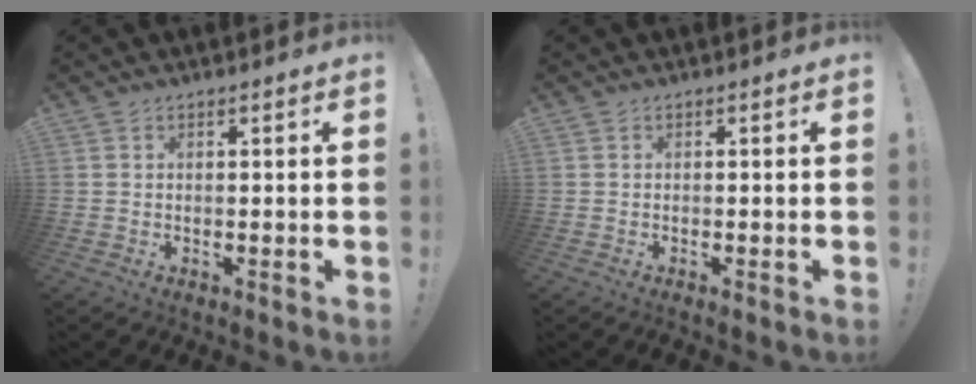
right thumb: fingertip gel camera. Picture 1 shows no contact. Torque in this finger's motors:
{"motor_torque": [0.20, -0.05, 0.10, -0.25, 0.00]}